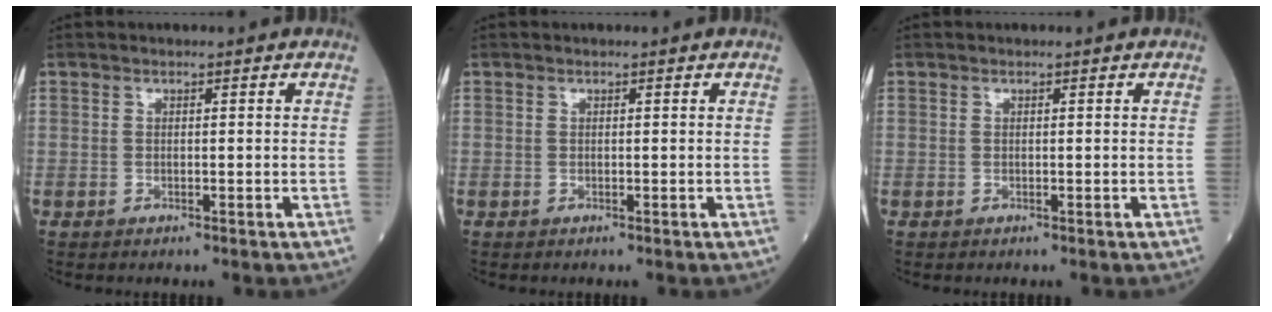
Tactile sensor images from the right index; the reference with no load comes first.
{"total": 0.0}
{"total": 0.0}